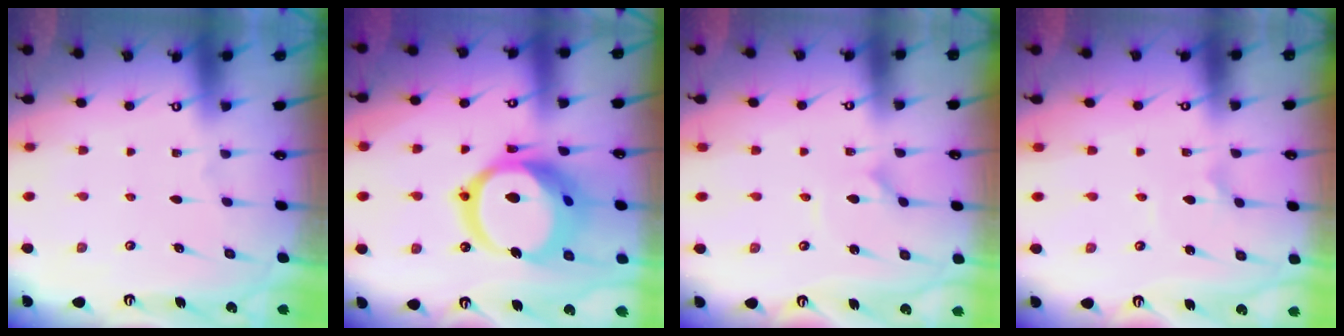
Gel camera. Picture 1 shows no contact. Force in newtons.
{"total": 20.3, "press": 20.2, "slide": 2.5}
{"total": 0.9, "press": 0.9, "slide": 0.0}
{"total": 1.8, "press": 1.8, "slide": 0.1}